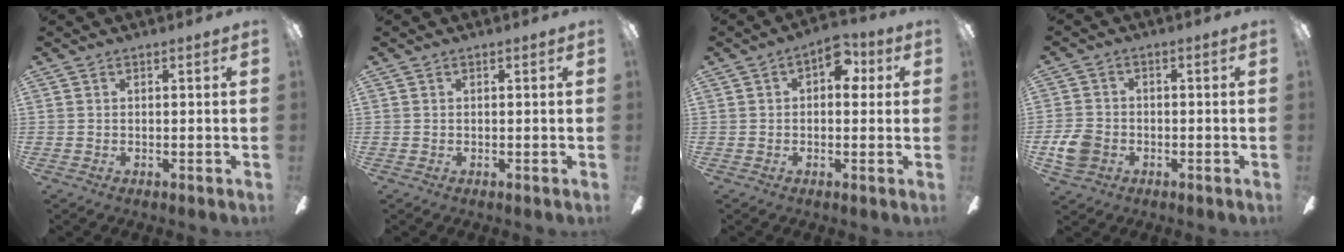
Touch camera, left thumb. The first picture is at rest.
{"total": 0.0}
{"total": 8.2, "force": [2.2, 4.9, 6.2], "torque": [-0.069, 0.001, 0.034]}
{"total": 6.7, "force": [-2.3, 5.2, 3.5], "torque": [-0.074, 0.014, -0.043]}